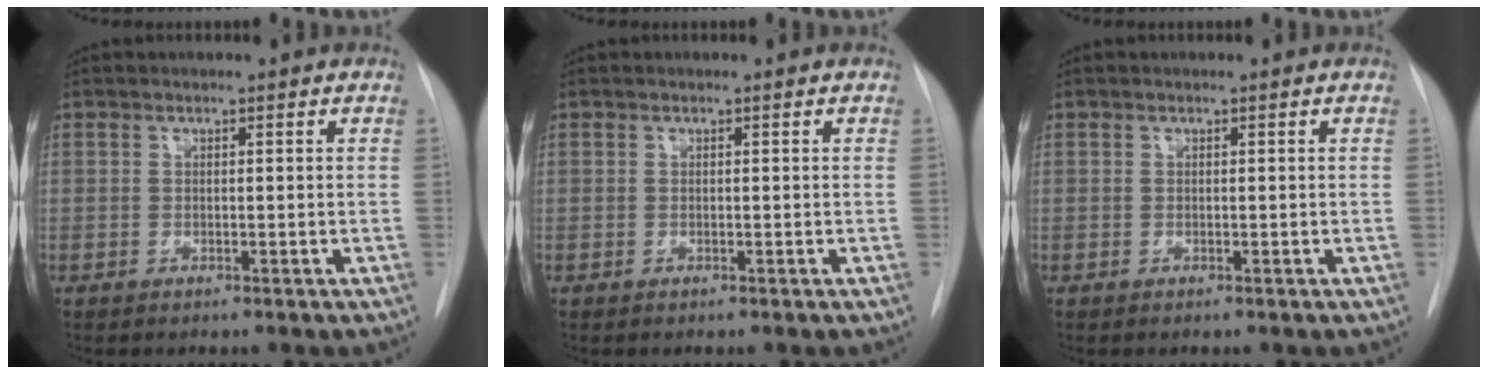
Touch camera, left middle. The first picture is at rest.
{"total": 0.0}
{"total": 0.0}